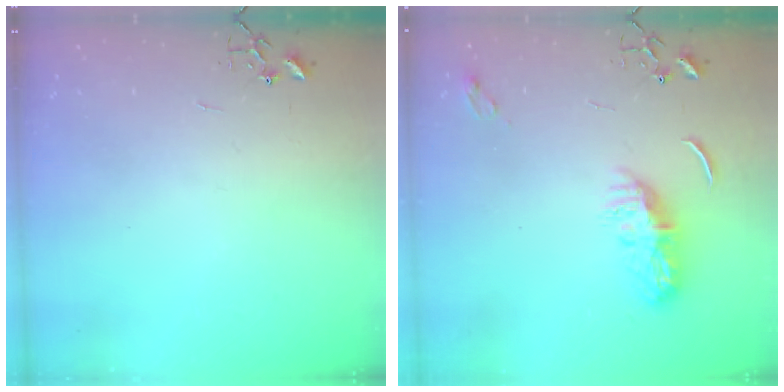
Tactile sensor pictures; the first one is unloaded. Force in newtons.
{"total": 8.2, "press": 8.2, "slide": 0.4}